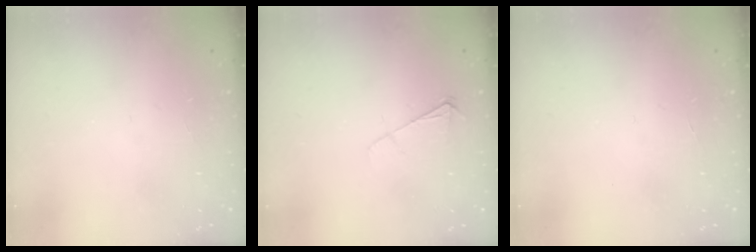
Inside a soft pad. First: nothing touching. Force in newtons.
{"total": 5.5, "press": 5.4, "slide": 0.7}
{"total": 0.0}